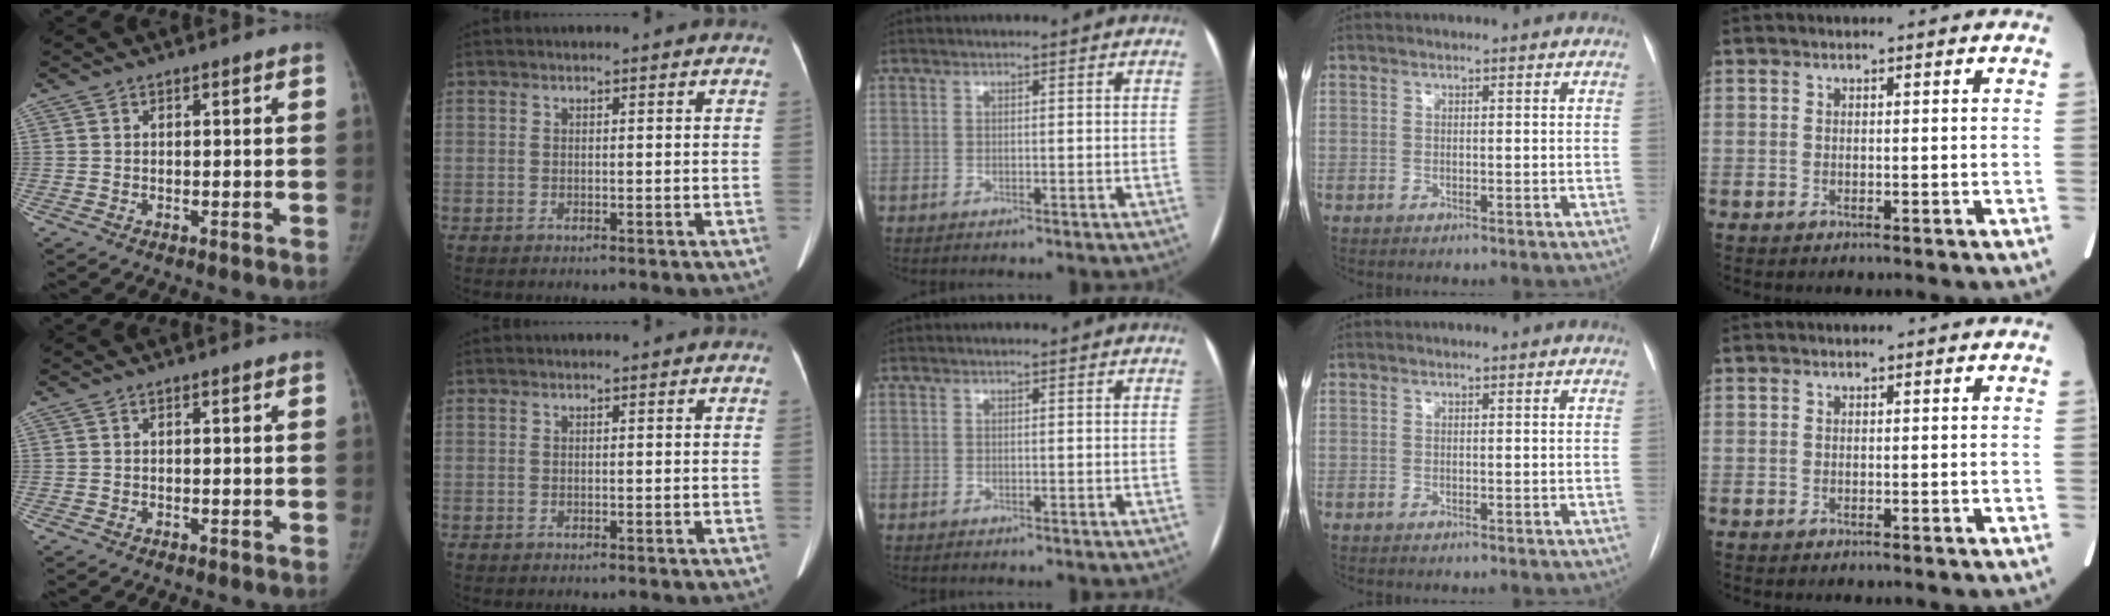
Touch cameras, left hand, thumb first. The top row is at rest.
{}